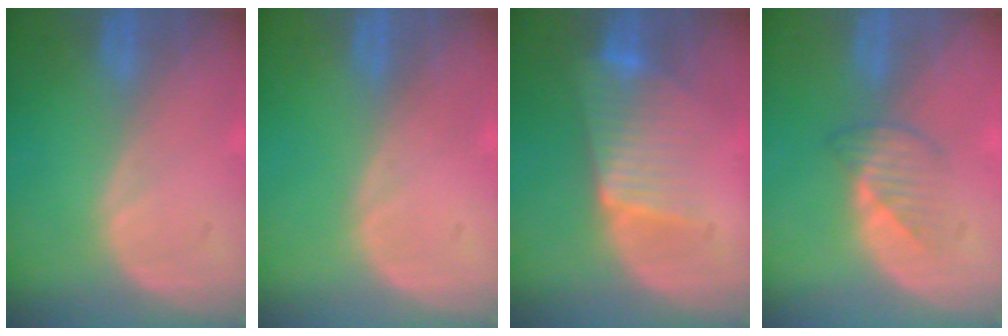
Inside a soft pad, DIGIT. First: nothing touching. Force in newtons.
{"total": 0.0}
{"total": 6.7, "press": 6.1, "slide": 2.7}
{"total": 3.0, "press": 2.9, "slide": 0.7}